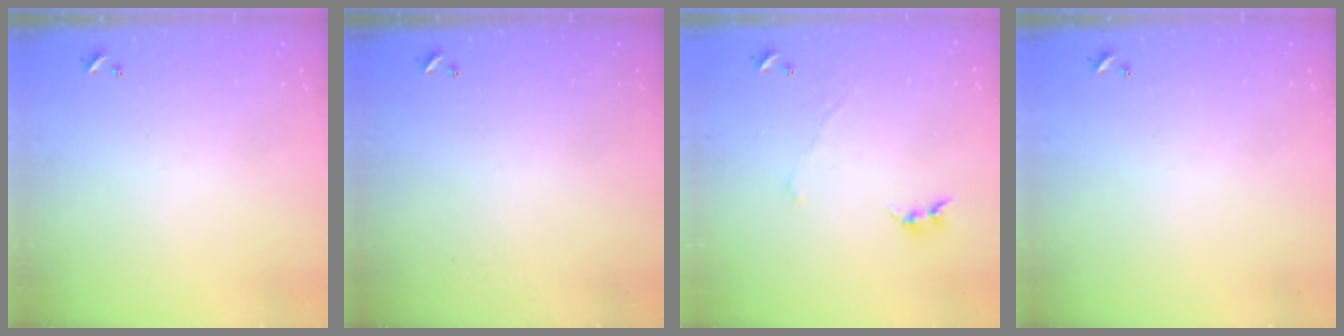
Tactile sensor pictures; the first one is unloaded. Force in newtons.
{"total": 0.0}
{"total": 0.0}
{"total": 0.0}